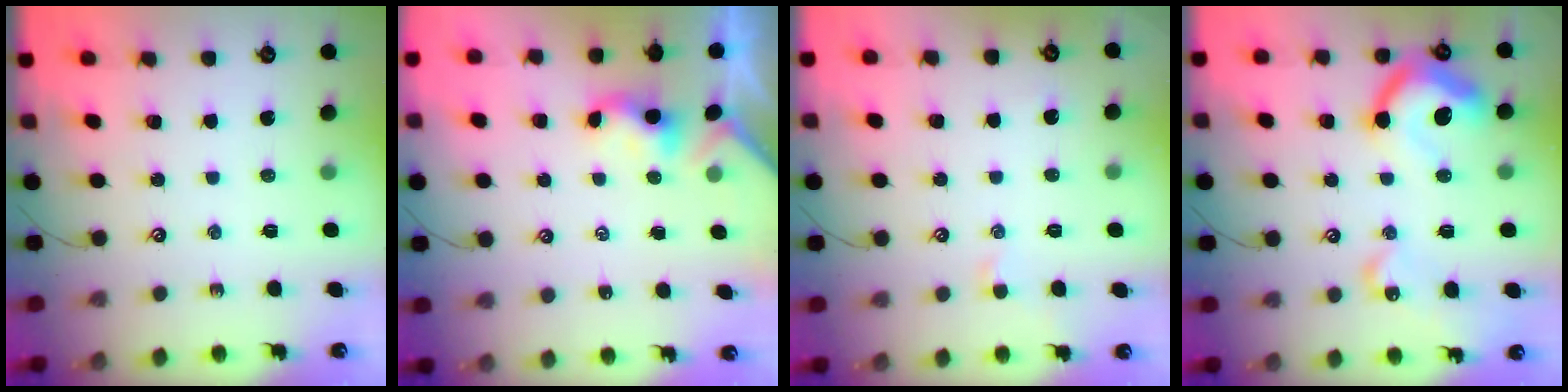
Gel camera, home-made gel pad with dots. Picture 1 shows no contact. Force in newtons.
{"total": 0.0}
{"total": 0.7, "press": 0.5, "slide": 0.5}
{"total": 18.5, "press": 18.5, "slide": 1.6}